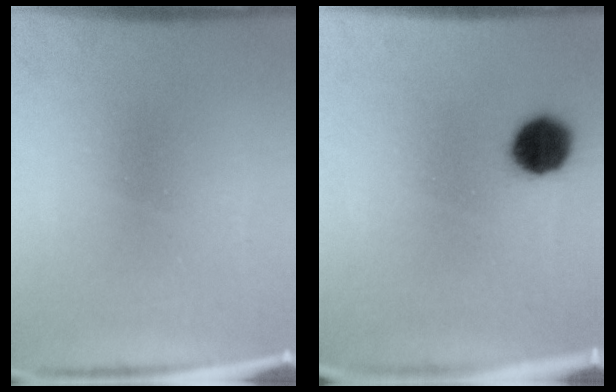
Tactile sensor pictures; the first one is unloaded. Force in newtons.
{"total": 8.6}